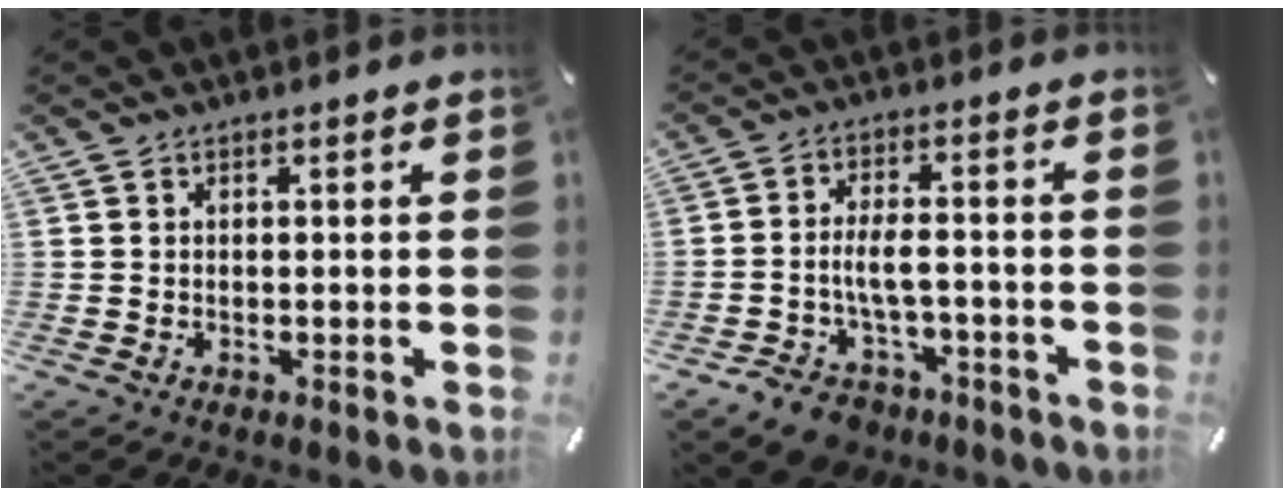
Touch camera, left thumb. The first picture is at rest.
{"total": 8.3, "force": [-3.4, 5.2, 5.4], "torque": [-0.107, 0.023, -0.057]}